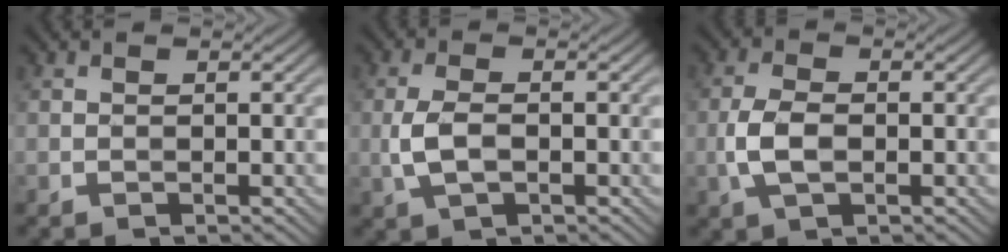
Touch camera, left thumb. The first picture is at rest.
{"total": 4.1, "force": [-0.8, 2.0, 3.5], "torque": [-0.088, -0.002, -0.019]}
{"total": 4.6, "force": [-0.9, 2.4, 3.8], "torque": [-0.095, -0.001, -0.021]}